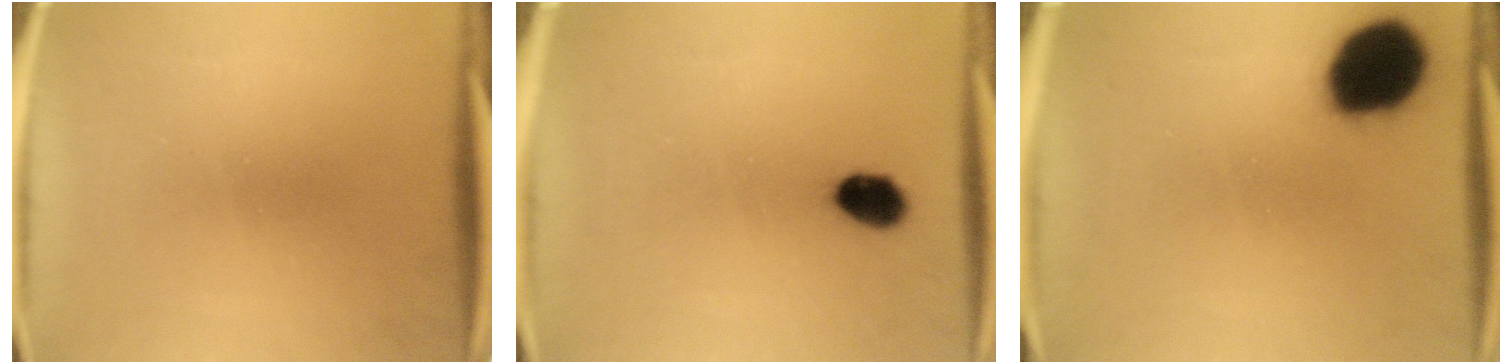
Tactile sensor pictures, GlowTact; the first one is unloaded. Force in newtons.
{"total": 5.1}
{"total": 17.8}